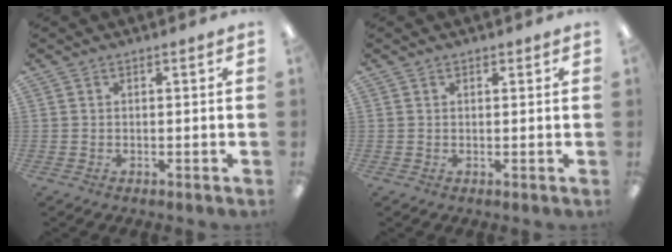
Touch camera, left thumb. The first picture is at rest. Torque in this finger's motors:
{"motor_torque": [-0.17, -0.01, -0.20, -0.08, 0.00]}